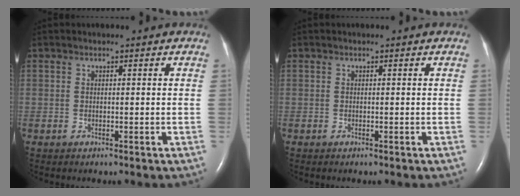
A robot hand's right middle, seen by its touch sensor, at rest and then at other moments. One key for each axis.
{"total": 0.0}